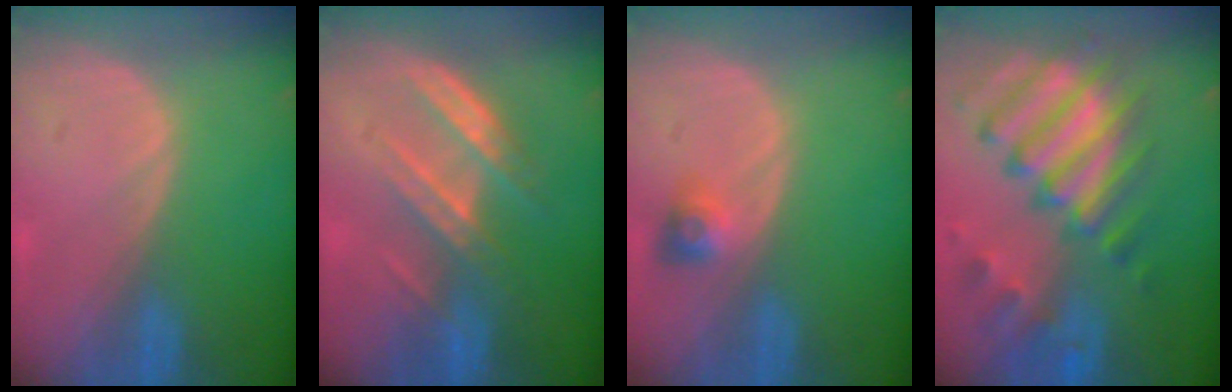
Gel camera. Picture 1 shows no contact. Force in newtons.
{"total": 7.1, "press": 6.5, "slide": 3.0}
{"total": 3.0, "press": 2.7, "slide": 1.3}
{"total": 11.8, "press": 10.2, "slide": 5.9}